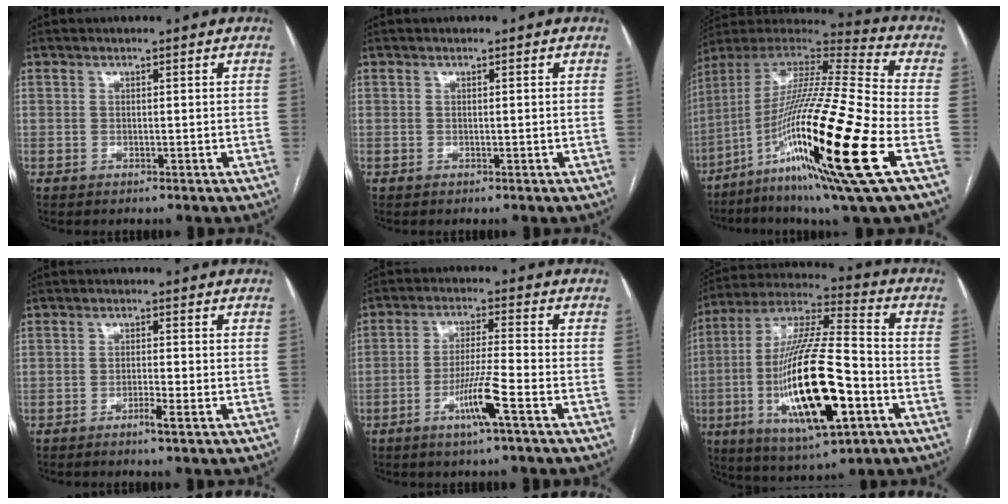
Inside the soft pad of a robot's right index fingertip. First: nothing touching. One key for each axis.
{"total": 0.0}
{"total": 27.4, "fx": -9.2, "fy": 0.5, "fz": 25.8, "tx": -0.472, "ty": -0.048, "tz": -0.169}
{"total": 2.3, "fx": -1.3, "fy": -0.3, "fz": 1.9, "tx": -0.034, "ty": -0.003, "tz": -0.024}
{"total": 7.4, "fx": -3.6, "fy": -0.7, "fz": 6.5, "tx": -0.125, "ty": -0.007, "tz": -0.070}
{"total": 22.0, "fx": -6.2, "fy": 4.6, "fz": 20.6, "tx": -0.421, "ty": -0.021, "tz": -0.103}